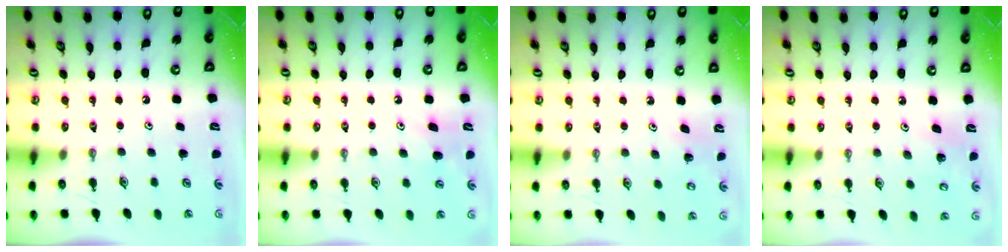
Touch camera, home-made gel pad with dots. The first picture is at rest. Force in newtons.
{"total": 7.5, "press": 7.4, "slide": 1.0}
{"total": 3.5, "press": 3.5, "slide": 0.2}
{"total": 4.8, "press": 4.7, "slide": 1.0}